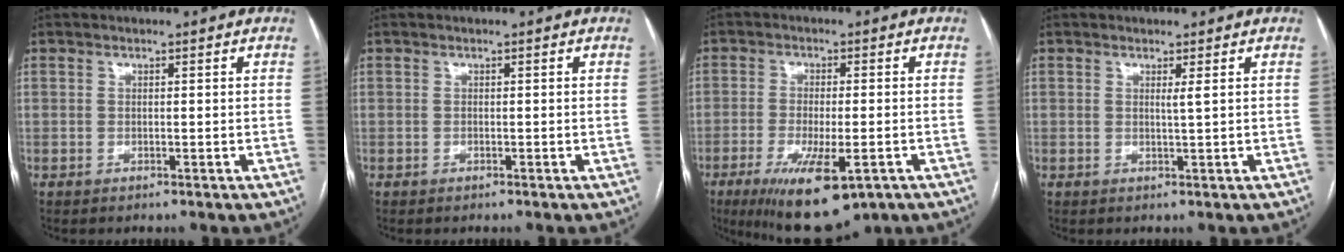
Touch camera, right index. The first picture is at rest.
{"total": 0.0}
{"total": 12.1, "force": [-6.4, 3.3, 9.8], "torque": [-0.168, -0.028, -0.094]}
{"total": 0.8, "force": [0.4, -0.3, 0.7], "torque": [-0.020, -0.007, 0.009]}